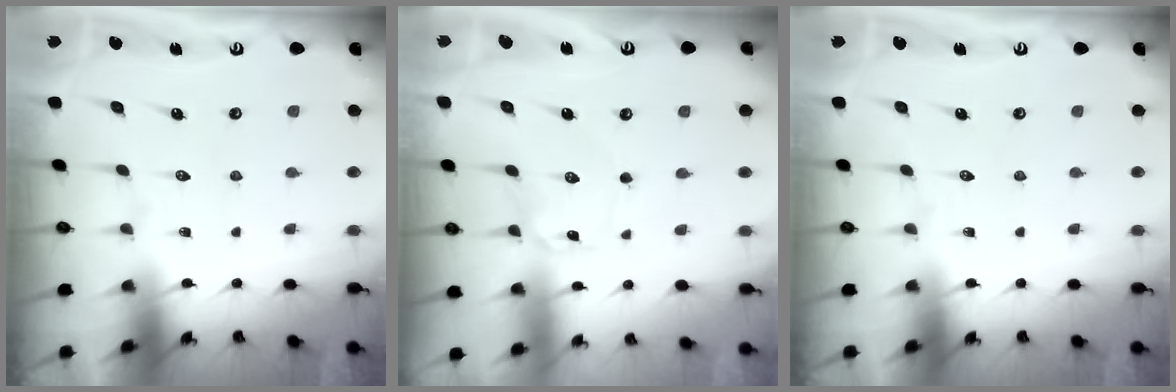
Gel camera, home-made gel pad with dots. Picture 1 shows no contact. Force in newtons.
{"total": 1.6, "press": 1.6, "slide": 0.2}
{"total": 0.0}